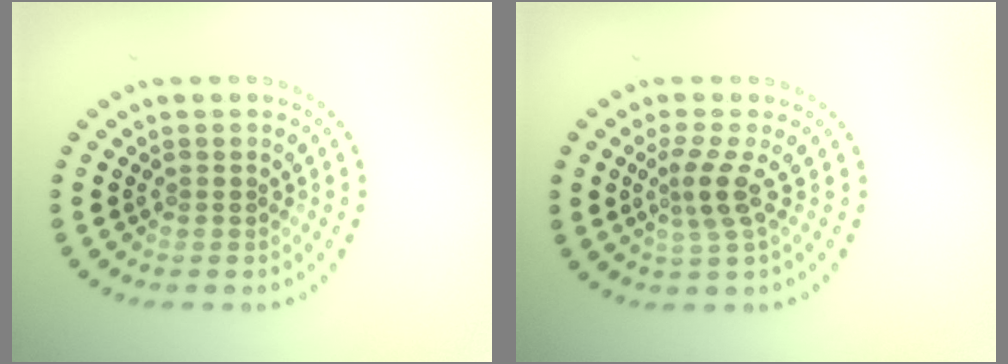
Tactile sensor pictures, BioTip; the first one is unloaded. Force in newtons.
{"total": 2.6, "press": 1.8, "slide": 1.8}